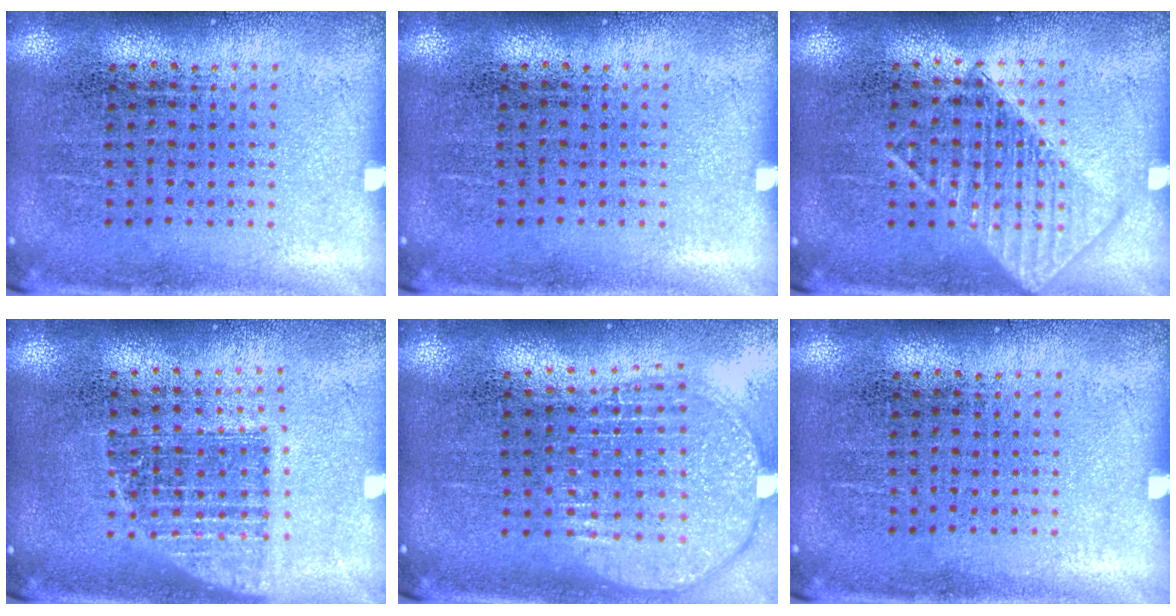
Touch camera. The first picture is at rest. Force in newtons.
{"total": 0.0}
{"total": 1.1, "press": 1.1, "slide": 0.2}
{"total": 1.3, "press": 1.1, "slide": 0.8}
{"total": 2.0, "press": 1.6, "slide": 1.1}
{"total": 0.0}